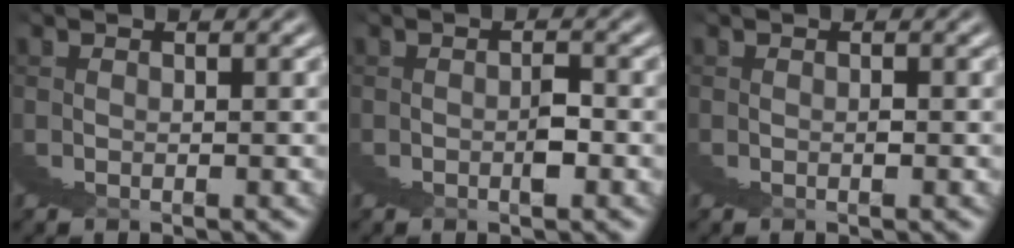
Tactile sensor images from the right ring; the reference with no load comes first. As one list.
[{"total": 0.0}, {"total": 0.0}]